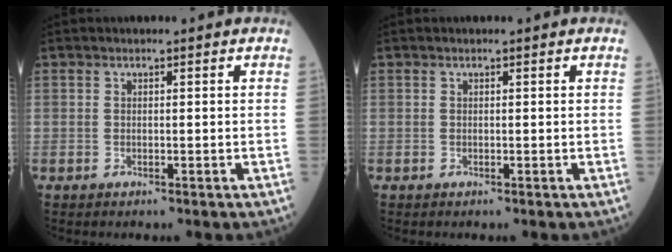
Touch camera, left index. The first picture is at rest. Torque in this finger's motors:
{"motor_torque": [0.25, -0.09, 0.03, -0.01]}